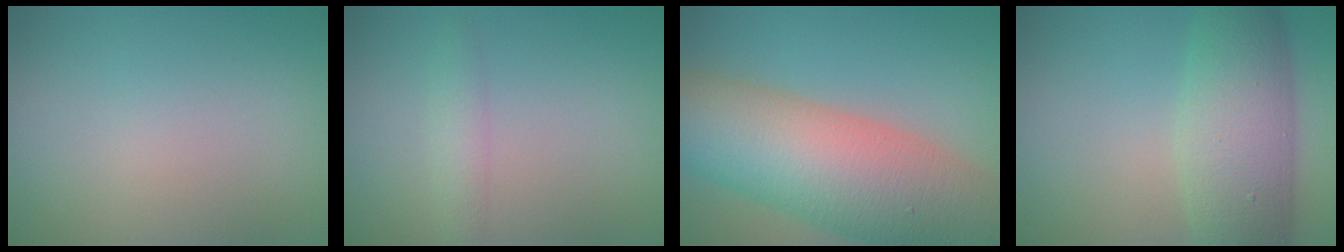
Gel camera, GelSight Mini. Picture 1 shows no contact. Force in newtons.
{"total": 1.7, "press": 1.7, "slide": 0.1}
{"total": 13.8, "press": 13.7, "slide": 0.6}
{"total": 7.6, "press": 7.6, "slide": 0.2}